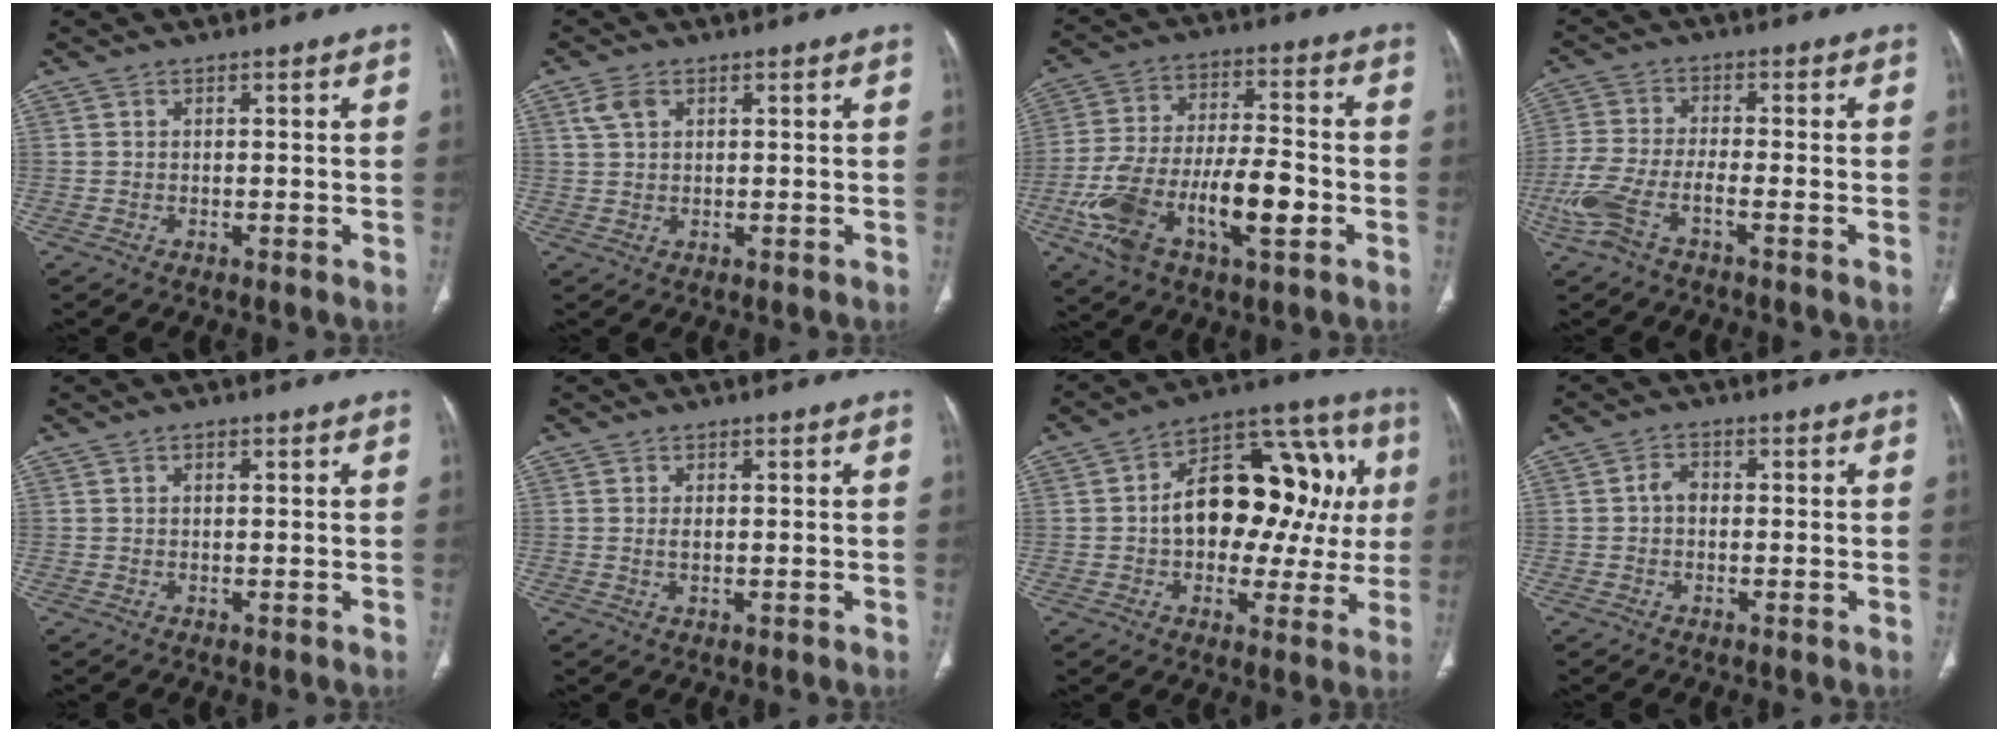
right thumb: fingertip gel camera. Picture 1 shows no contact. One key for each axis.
{"total": 3.1, "fx": 1.4, "fy": 2.0, "fz": 2.0, "tx": -0.044, "ty": 0.006, "tz": 0.033}
{"total": 18.4, "fx": -6.0, "fy": 7.6, "fz": 15.7, "tx": -0.300, "ty": 0.029, "tz": -0.102}
{"total": 8.4, "fx": -4.2, "fy": 2.8, "fz": 6.8, "tx": -0.176, "ty": 0.019, "tz": -0.086}
{"total": 0.6, "fx": 0.3, "fy": 0.3, "fz": 0.4, "tx": -0.009, "ty": 0.000, "tz": 0.003}
{"total": 1.2, "fx": 0.1, "fy": 0.5, "fz": 1.1, "tx": -0.023, "ty": -0.004, "tz": 0.003}
{"total": 22.3, "fx": 2.1, "fy": 13.3, "fz": 17.8, "tx": -0.201, "ty": 0.042, "tz": 0.026}
{"total": 2.3, "fx": -0.2, "fy": 1.7, "fz": 1.5, "tx": -0.020, "ty": 0.008, "tz": -0.011}